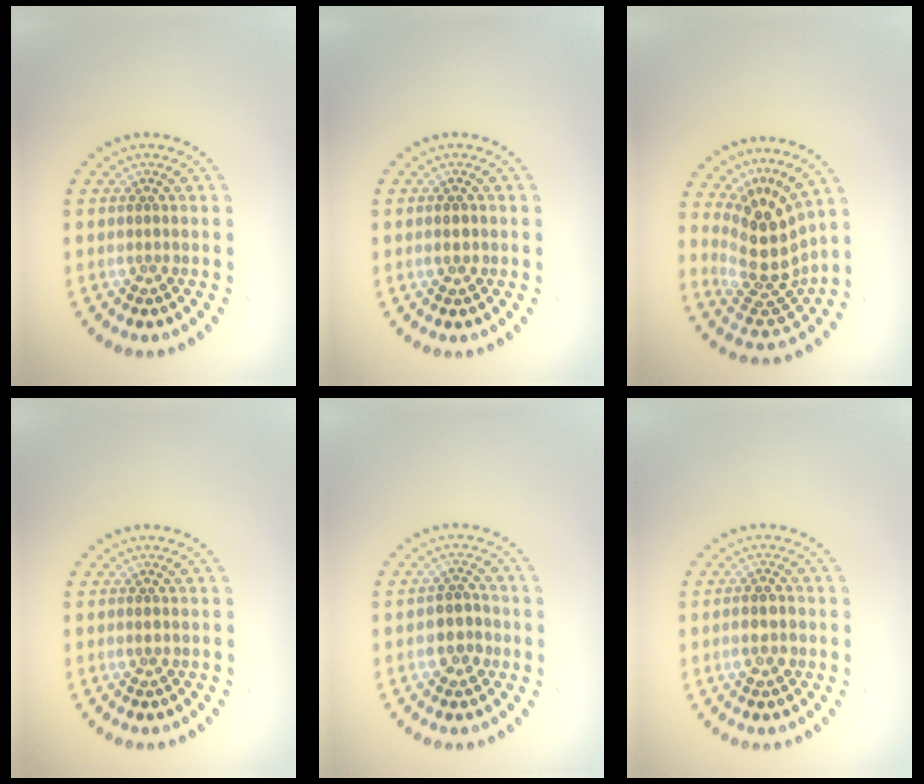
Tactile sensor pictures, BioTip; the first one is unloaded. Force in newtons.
{"total": 1.4, "press": 1.4, "slide": 0.2}
{"total": 4.9, "press": 3.6, "slide": 3.3}
{"total": 0.7, "press": 0.7, "slide": 0.0}
{"total": 2.6, "press": 2.6, "slide": 0.4}
{"total": 2.3, "press": 2.3, "slide": 0.4}